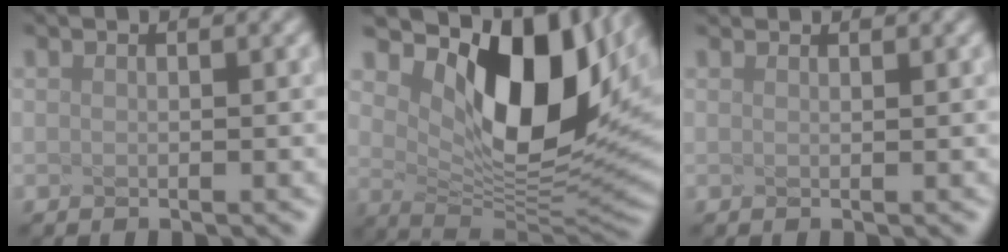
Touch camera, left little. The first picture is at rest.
{"total": 10.6, "force": [3.4, 5.6, 8.3], "torque": [-0.156, -0.021, 0.101]}
{"total": 1.4, "force": [1.2, 0.5, 0.6], "torque": [0.000, 0.017, 0.005]}